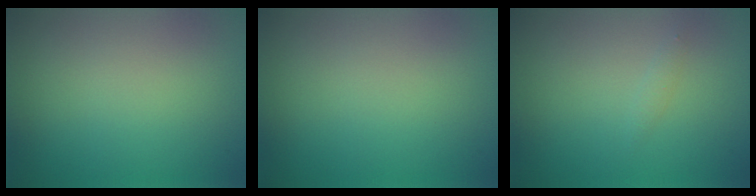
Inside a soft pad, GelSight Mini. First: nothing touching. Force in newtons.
{"total": 0.0}
{"total": 0.6, "press": 0.6, "slide": 0.0}